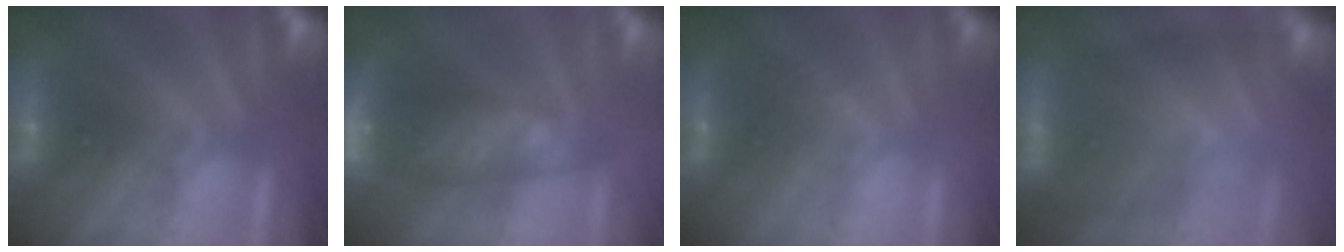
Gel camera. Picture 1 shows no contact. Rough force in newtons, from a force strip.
{"total": 9.4}
{"total": 2.1}
{"total": 9.1}